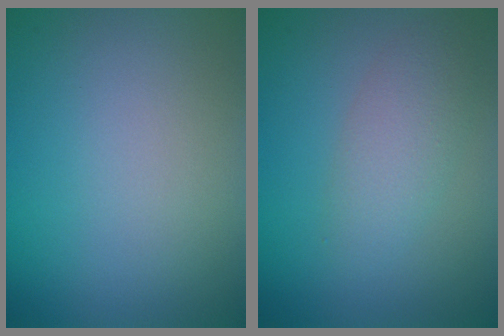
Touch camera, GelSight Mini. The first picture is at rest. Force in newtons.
{"total": 3.0, "press": 3.0, "slide": 0.1}